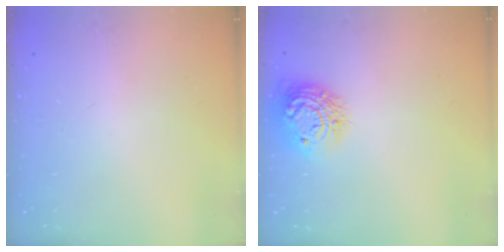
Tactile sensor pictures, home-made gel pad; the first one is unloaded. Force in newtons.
{"total": 12.4, "press": 12.4, "slide": 0.6}